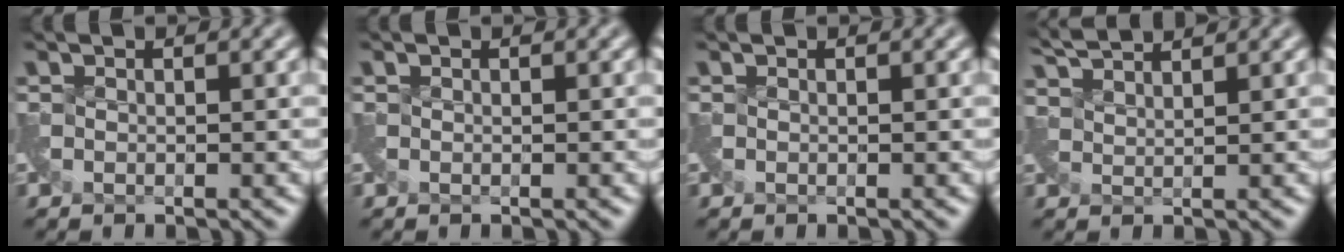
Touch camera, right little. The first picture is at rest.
{"total": 0.0}
{"total": 0.0}
{"total": 3.1, "force": [3.1, -0.3, 0.1], "torque": [-0.012, 0.009, 0.068]}